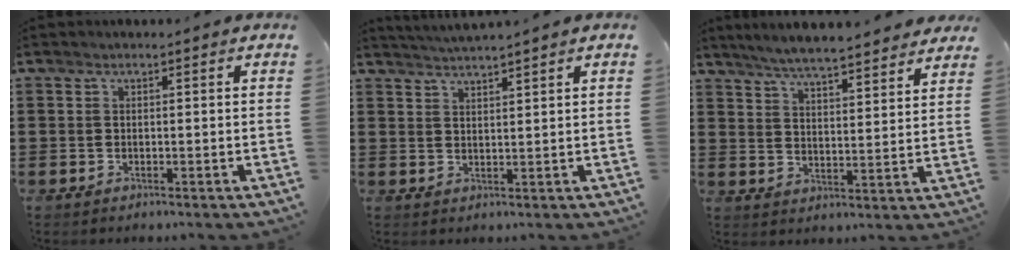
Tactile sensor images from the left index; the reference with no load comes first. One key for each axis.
{"total": 2.4, "fx": 2.3, "fy": -0.7, "fz": 0.2, "tx": -0.009, "ty": -0.005, "tz": 0.043}
{"total": 5.5, "fx": 5.3, "fy": -0.1, "fz": 1.4, "tx": -0.050, "ty": -0.029, "tz": 0.092}